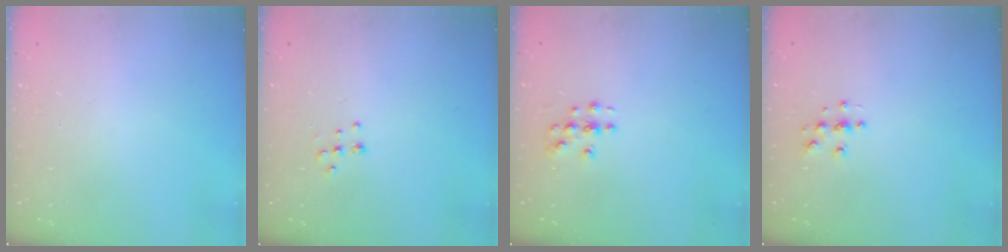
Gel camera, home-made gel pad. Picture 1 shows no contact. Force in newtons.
{"total": 7.0, "press": 6.9, "slide": 0.6}
{"total": 3.4, "press": 3.4, "slide": 0.2}
{"total": 4.6, "press": 4.6, "slide": 0.5}